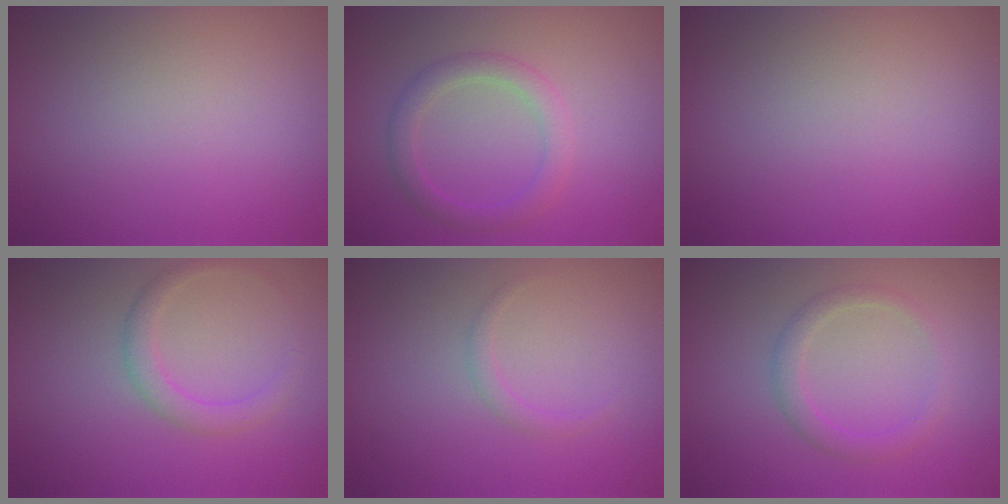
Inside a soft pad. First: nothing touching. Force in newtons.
{"total": 2.6, "press": 2.6, "slide": 0.2}
{"total": 0.0}
{"total": 2.1, "press": 2.1, "slide": 0.1}
{"total": 0.9, "press": 0.9, "slide": 0.1}
{"total": 2.0, "press": 2.0, "slide": 0.1}